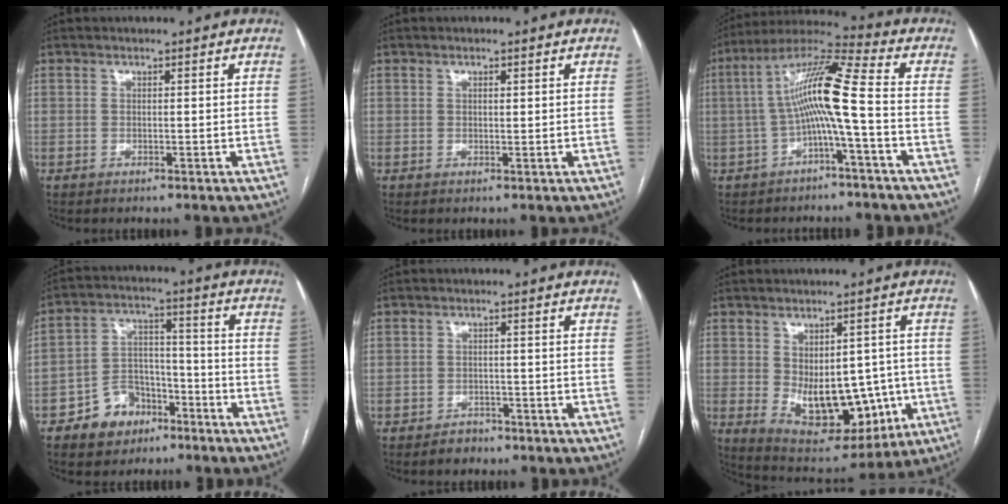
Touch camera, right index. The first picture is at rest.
{"total": 0.7, "force": [0.4, 0.2, 0.6], "torque": [-0.012, -0.001, 0.006]}
{"total": 10.8, "force": [-1.3, -0.3, 10.7], "torque": [-0.197, 0.034, -0.027]}
{"total": 8.7, "force": [-5.2, 6.3, 3.1], "torque": [-0.058, 0.024, -0.081]}
{"total": 2.1, "force": [-1.7, 1.4, 0.2], "torque": [-0.007, 0.004, -0.024]}
{"total": 13.7, "force": [-1.7, 8.0, 10.9], "torque": [-0.163, 0.004, 0.006]}